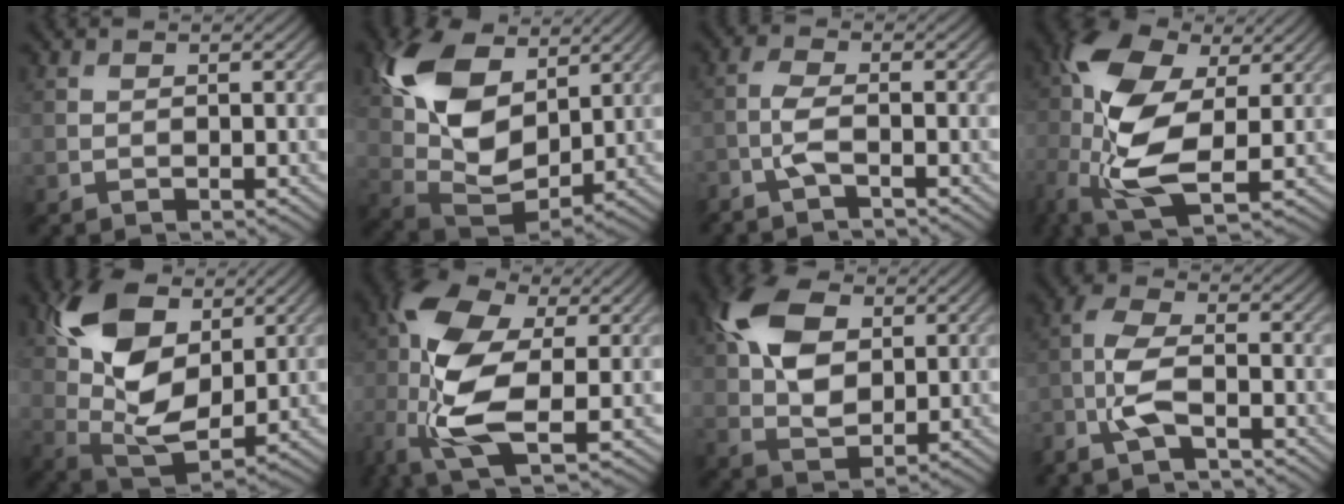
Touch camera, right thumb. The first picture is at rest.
{"total": 14.0, "force": [5.4, 8.2, 10.0], "torque": [-0.229, 0.013, 0.103]}
{"total": 3.0, "force": [-1.8, 0.8, 2.2], "torque": [-0.059, 0.002, -0.046]}
{"total": 14.3, "force": [-0.6, 7.9, 11.9], "torque": [-0.290, -0.001, -0.023]}
{"total": 12.8, "force": [4.6, 7.2, 9.5], "torque": [-0.211, 0.008, 0.089]}
{"total": 13.2, "force": [-1.7, 6.7, 11.3], "torque": [-0.269, 0.002, -0.044]}
{"total": 10.1, "force": [2.9, 6.2, 7.5], "torque": [-0.183, 0.015, 0.050]}
{"total": 5.1, "force": [-2.7, 1.8, 4.0], "torque": [-0.095, 0.004, -0.068]}